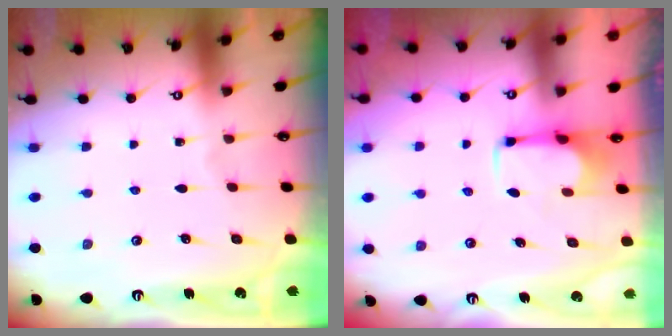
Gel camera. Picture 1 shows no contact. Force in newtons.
{"total": 2.6, "press": 2.5, "slide": 0.8}